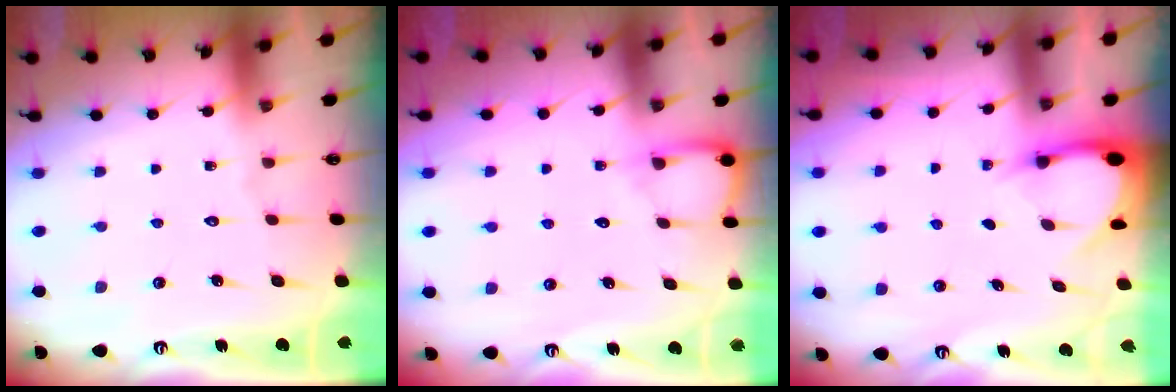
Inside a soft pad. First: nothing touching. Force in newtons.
{"total": 5.0, "press": 5.0, "slide": 0.7}
{"total": 3.7, "press": 3.7, "slide": 0.2}